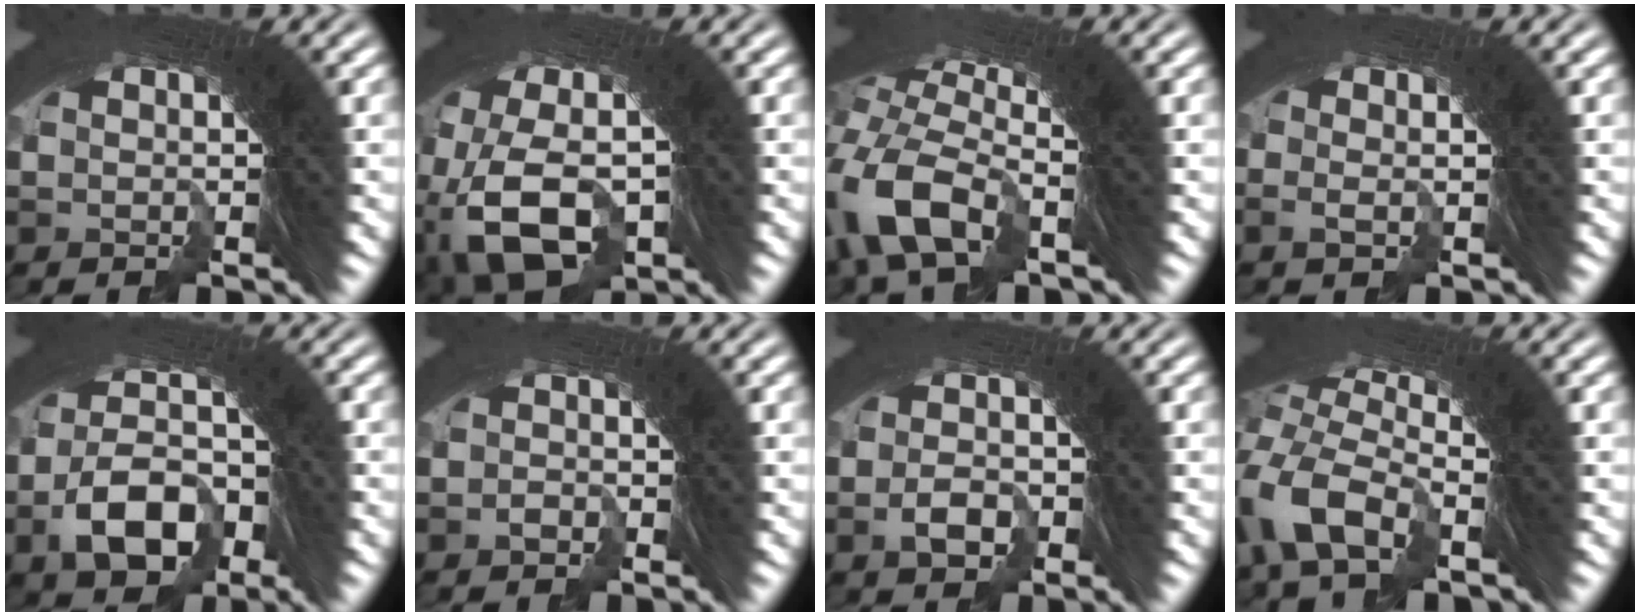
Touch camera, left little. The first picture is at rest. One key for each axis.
{"total": 9.9, "fx": -3.0, "fy": 7.5, "fz": 5.8, "tx": -0.131, "ty": -0.033, "tz": -0.042}
{"total": 4.0, "fx": -2.9, "fy": 2.3, "fz": 1.7, "tx": -0.062, "ty": -0.037, "tz": -0.040}
{"total": 1.7, "fx": 0.0, "fy": 1.0, "fz": 1.4, "tx": -0.019, "ty": 0.008, "tz": -0.008}
{"total": 9.1, "fx": -3.6, "fy": 6.9, "fz": 4.6, "tx": -0.078, "ty": -0.020, "tz": -0.065}
{"total": 2.1, "fx": -1.8, "fy": 0.2, "fz": -1.2, "tx": 0.020, "ty": -0.012, "tz": -0.025}
{"total": 3.3, "fx": -2.3, "fy": 2.3, "fz": 0.6, "tx": 0.001, "ty": -0.006, "tz": -0.042}
{"total": 3.4, "fx": -2.6, "fy": 1.8, "fz": 1.3, "tx": -0.046, "ty": -0.030, "tz": -0.041}